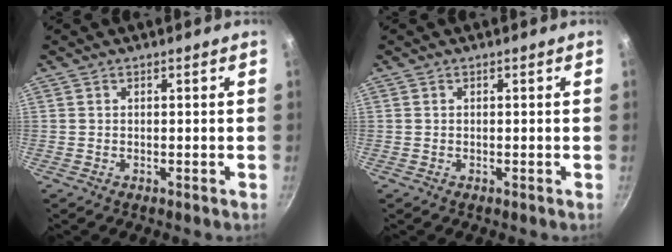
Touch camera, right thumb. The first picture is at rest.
{"total": 0.0}